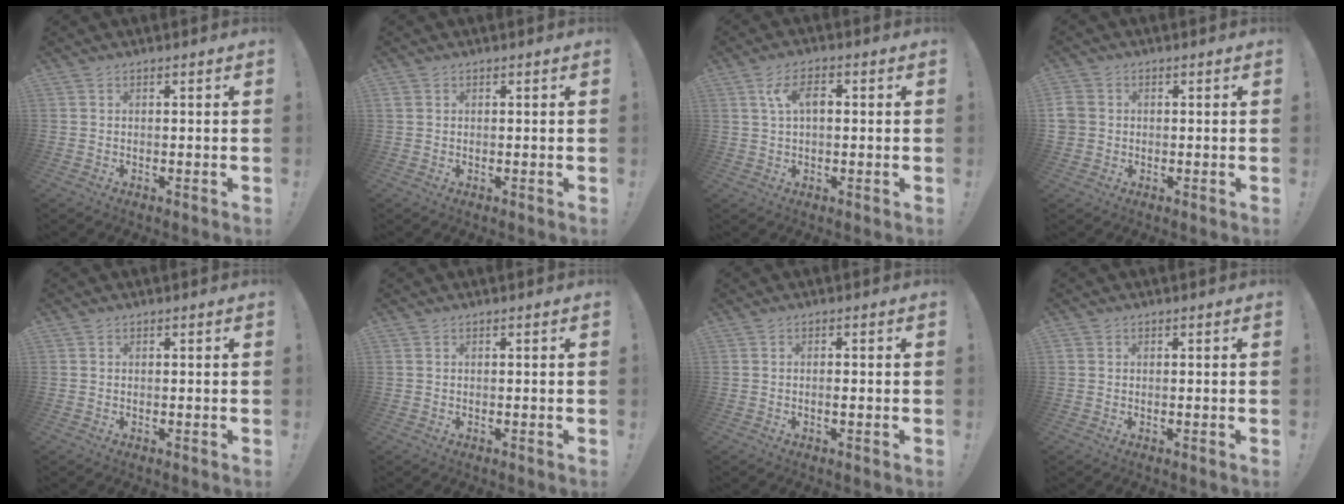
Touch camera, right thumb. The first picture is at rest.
{"total": 1.1, "force": [0.5, 0.9, 0.4], "torque": [-0.005, 0.002, 0.010]}
{"total": 6.3, "force": [1.4, 3.1, 5.3], "torque": [-0.096, 0.012, 0.023]}
{"total": 4.1, "force": [0.0, 3.7, 1.6], "torque": [-0.037, 0.003, 0.001]}
{"total": 0.0}
{"total": 0.0}
{"total": 1.5, "force": [-0.7, 0.2, 1.4], "torque": [-0.018, -0.002, -0.013]}
{"total": 0.8, "force": [0.2, 0.8, 0.2], "torque": [-0.010, 0.005, 0.006]}